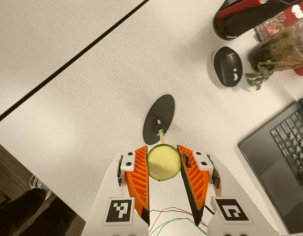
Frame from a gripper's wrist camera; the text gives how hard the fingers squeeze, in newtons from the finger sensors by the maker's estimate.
{"total": 11.5, "left": 12.2, "right": 10.8}